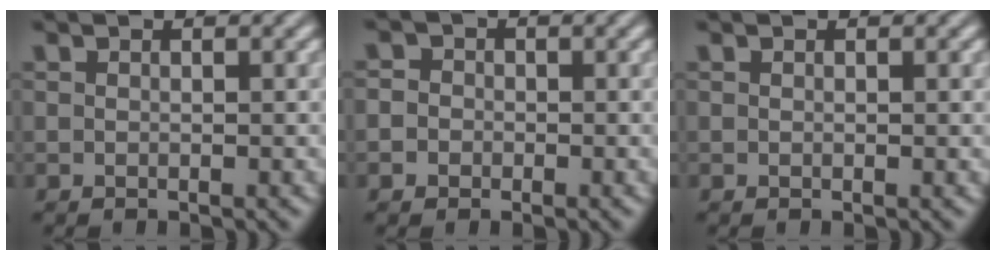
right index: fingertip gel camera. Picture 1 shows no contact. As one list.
[{"total": 1.8, "force": [-0.5, 1.8, 0.2], "torque": [0.003, -0.001, -0.018]}, {"total": 0.0}]